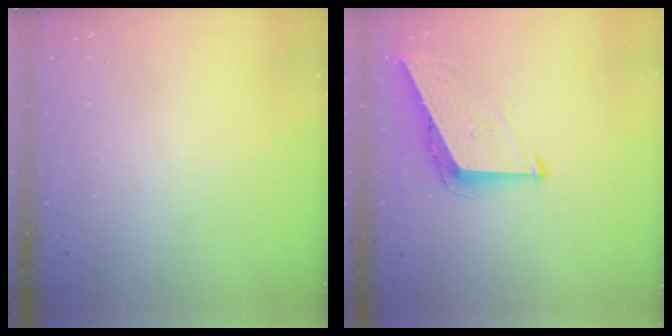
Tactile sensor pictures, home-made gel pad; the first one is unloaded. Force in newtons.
{"total": 7.7, "press": 7.7, "slide": 0.3}